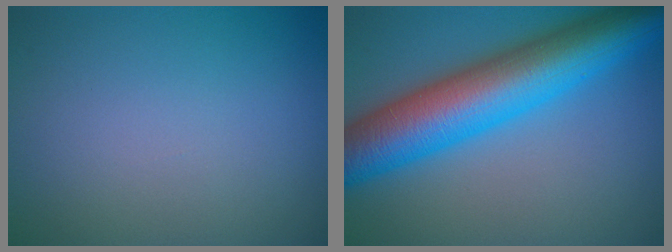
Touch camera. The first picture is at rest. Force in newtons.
{"total": 11.0, "press": 11.0, "slide": 0.0}